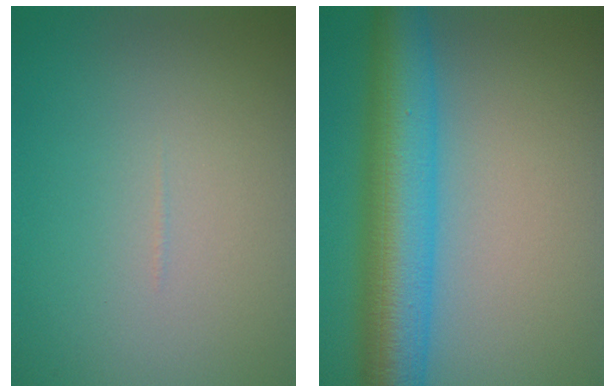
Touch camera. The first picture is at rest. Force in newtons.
{"total": 9.3, "press": 9.3, "slide": 0.1}